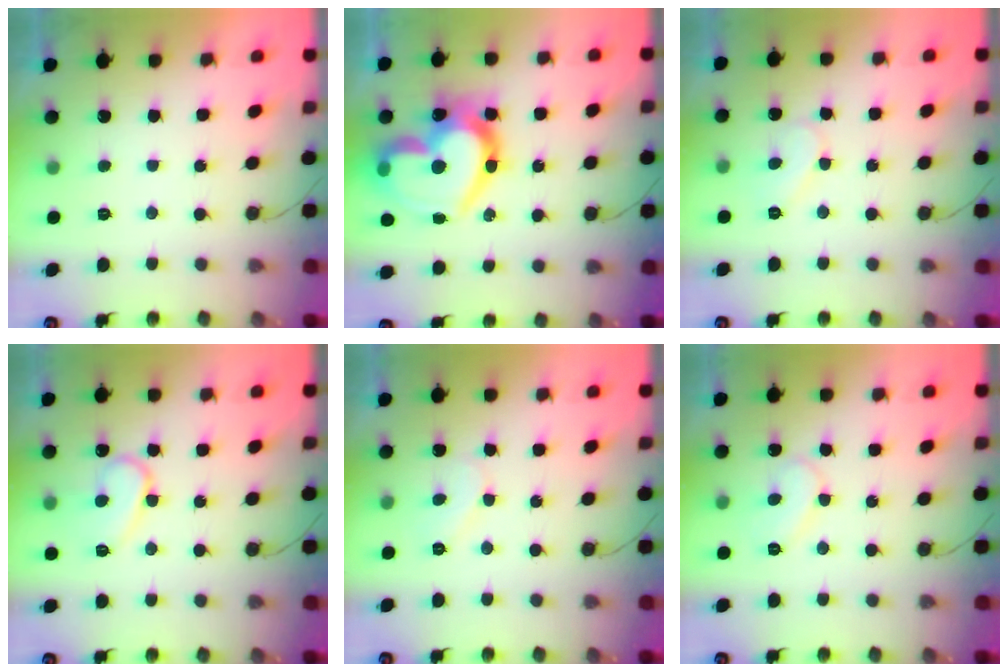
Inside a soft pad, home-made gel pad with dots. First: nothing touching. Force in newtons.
{"total": 27.4, "press": 27.4, "slide": 2.2}
{"total": 5.6, "press": 5.6, "slide": 0.5}
{"total": 10.2, "press": 10.2, "slide": 1.1}
{"total": 5.2, "press": 5.1, "slide": 0.6}
{"total": 7.6, "press": 7.6, "slide": 0.4}